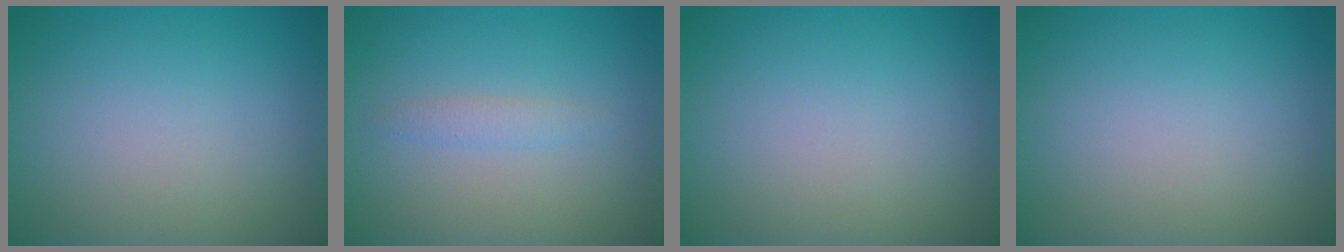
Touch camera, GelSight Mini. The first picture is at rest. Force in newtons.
{"total": 1.2, "press": 1.2, "slide": 0.0}
{"total": 0.0}
{"total": 0.0}